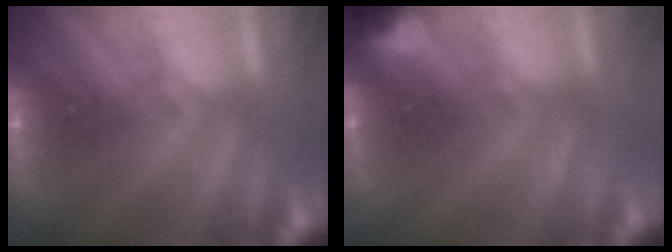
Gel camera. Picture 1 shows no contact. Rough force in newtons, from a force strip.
{"total": 3.1}